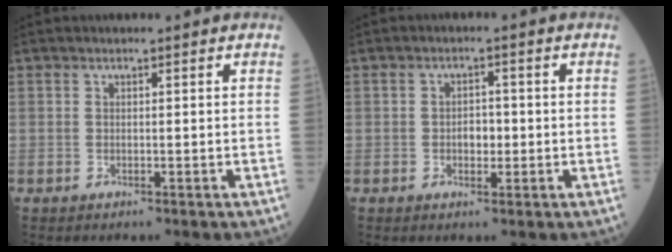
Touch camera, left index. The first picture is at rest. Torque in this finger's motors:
{"motor_torque": [0.20, 0.03, 0.02, 0.01]}